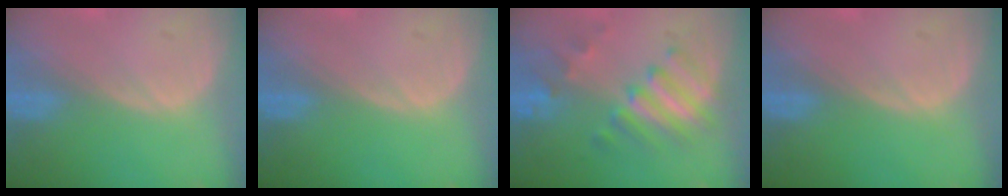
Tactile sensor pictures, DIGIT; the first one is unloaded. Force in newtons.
{"total": 0.0}
{"total": 6.5, "press": 6.5, "slide": 0.8}
{"total": 0.0}